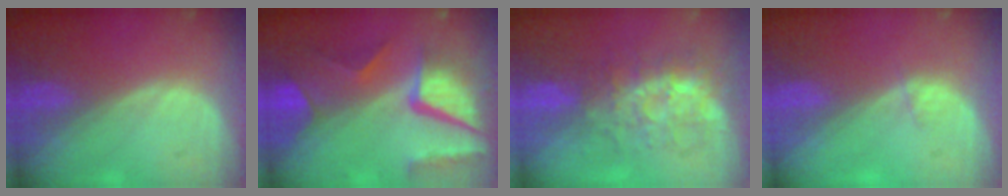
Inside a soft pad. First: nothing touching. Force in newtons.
{"total": 11.2, "press": 9.2, "slide": 6.4}
{"total": 8.8, "press": 7.5, "slide": 4.5}
{"total": 0.8, "press": 0.7, "slide": 0.4}